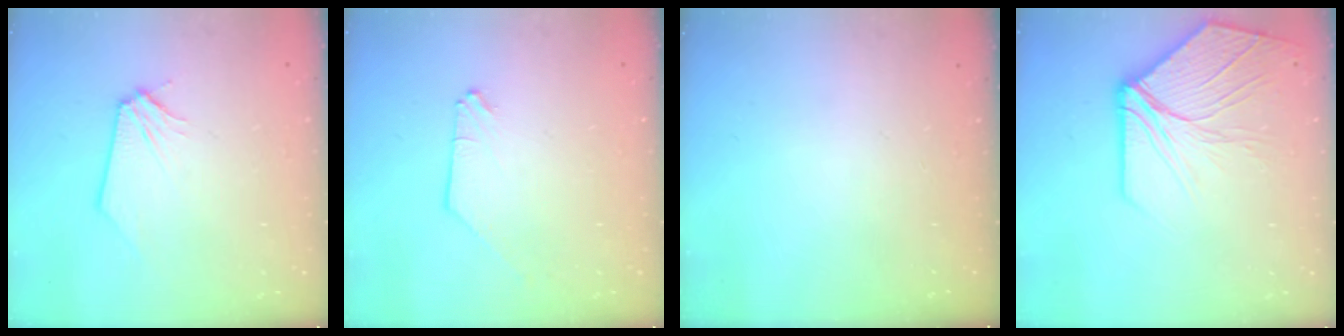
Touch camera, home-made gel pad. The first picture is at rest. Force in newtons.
{"total": 0.0}
{"total": 0.0}
{"total": 10.8, "press": 10.6, "slide": 1.9}